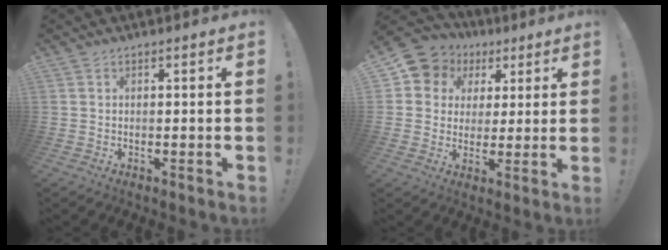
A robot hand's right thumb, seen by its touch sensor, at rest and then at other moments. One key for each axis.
{"total": 9.7, "fx": 3.8, "fy": 8.5, "fz": 2.6, "tx": -0.036, "ty": -0.024, "tz": 0.077}